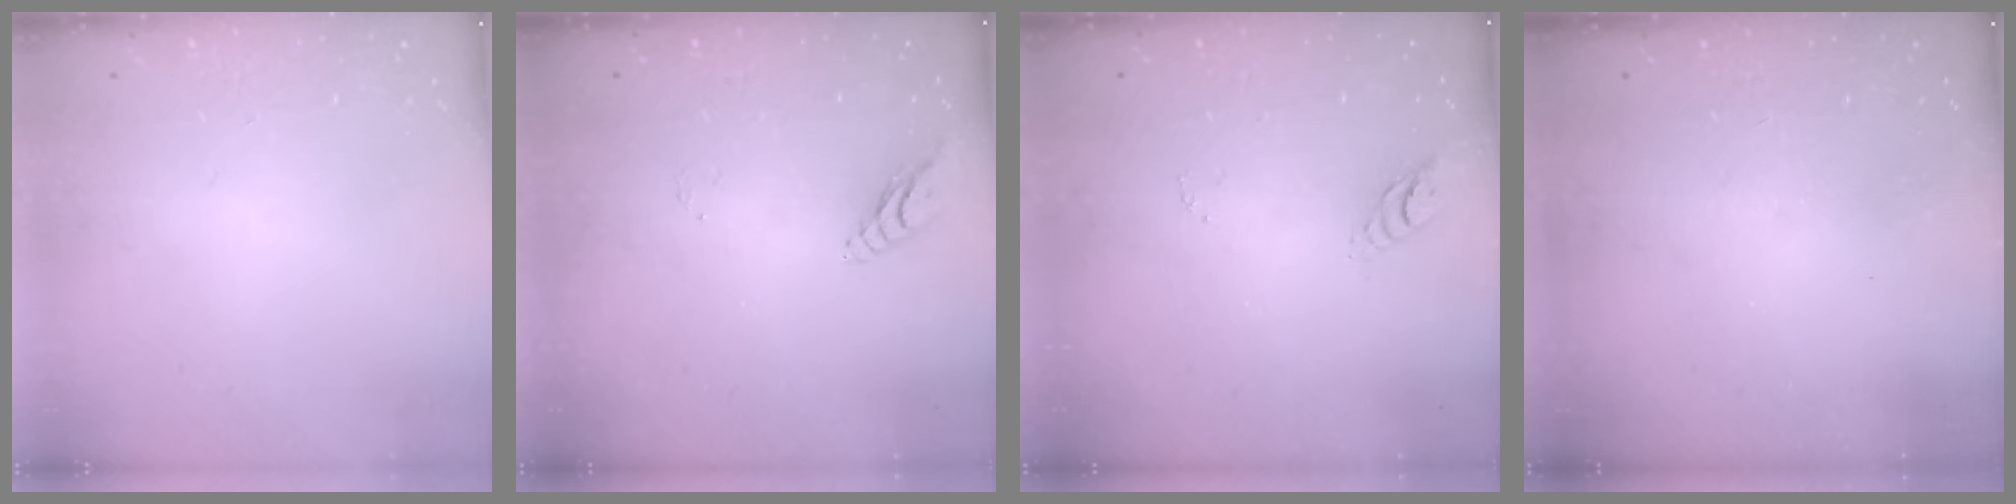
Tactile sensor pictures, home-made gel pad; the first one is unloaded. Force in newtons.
{"total": 5.4, "press": 5.4, "slide": 0.2}
{"total": 3.9, "press": 3.9, "slide": 0.3}
{"total": 0.0}